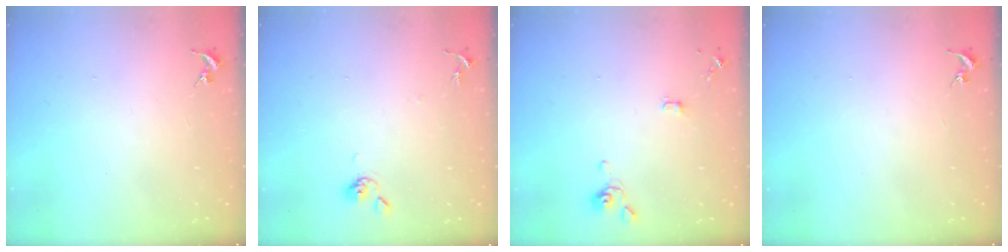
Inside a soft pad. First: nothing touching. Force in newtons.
{"total": 4.8, "press": 4.7, "slide": 0.6}
{"total": 5.5, "press": 5.4, "slide": 0.8}
{"total": 0.0}